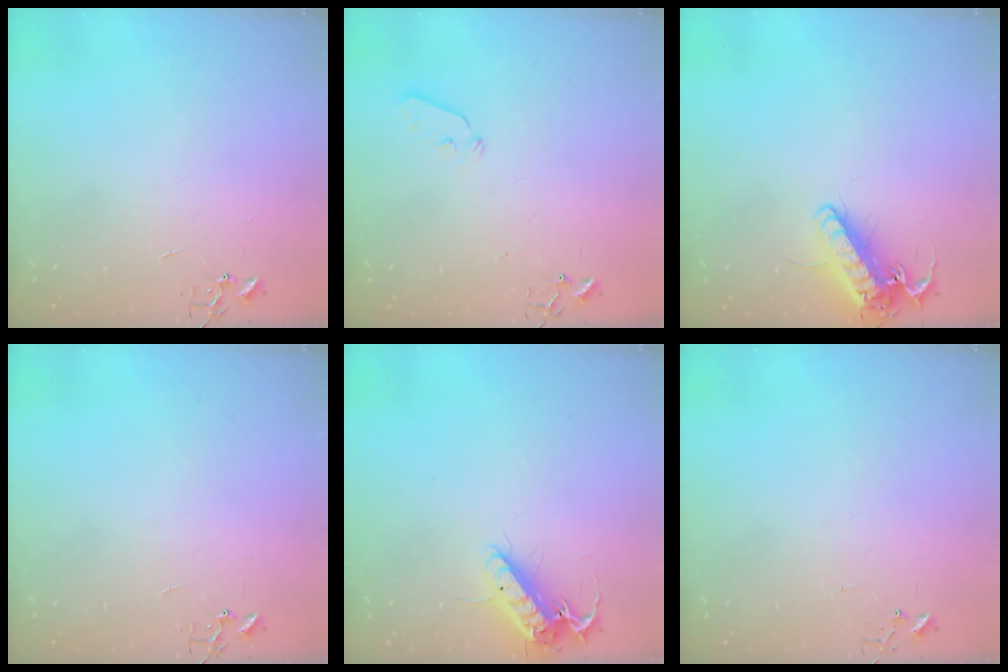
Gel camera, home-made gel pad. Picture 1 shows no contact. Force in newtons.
{"total": 5.0, "press": 5.0, "slide": 0.6}
{"total": 16.2, "press": 16.0, "slide": 2.5}
{"total": 0.0}
{"total": 14.3, "press": 14.2, "slide": 1.9}
{"total": 3.6, "press": 3.6, "slide": 0.4}